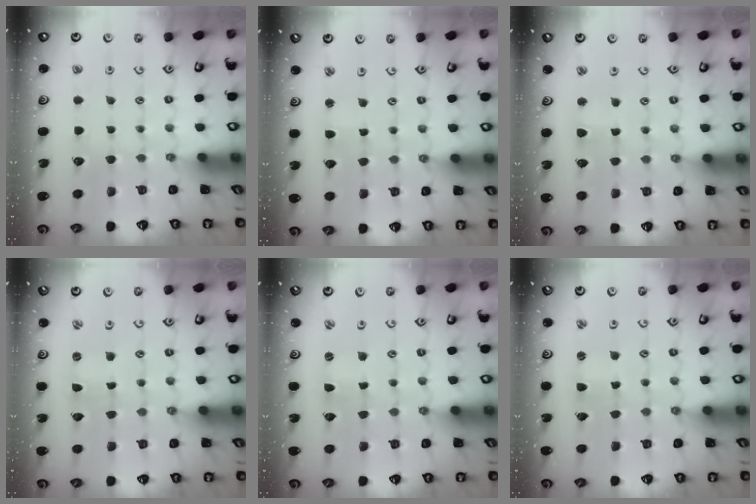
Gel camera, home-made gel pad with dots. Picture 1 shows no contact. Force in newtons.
{"total": 2.5, "press": 2.5, "slide": 0.2}
{"total": 2.2, "press": 2.2, "slide": 0.2}
{"total": 0.0}
{"total": 0.0}
{"total": 1.7, "press": 1.7, "slide": 0.4}